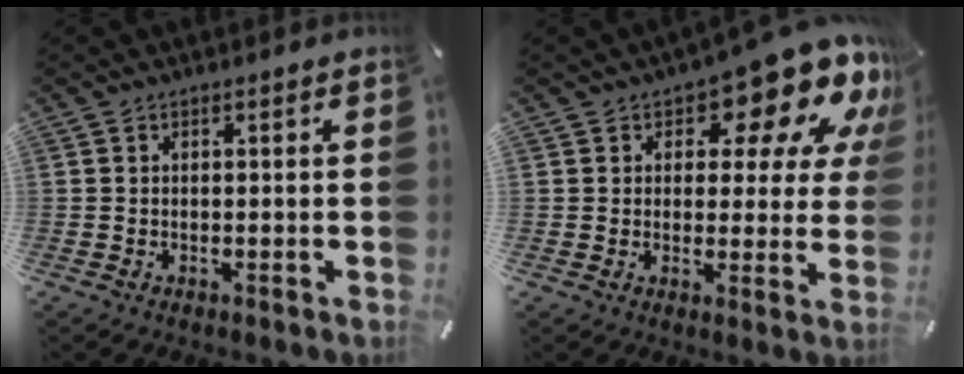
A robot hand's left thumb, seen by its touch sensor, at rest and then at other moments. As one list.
[{"total": 15.0, "force": [10.0, 6.6, 9.1], "torque": [-0.118, -0.078, 0.162]}]